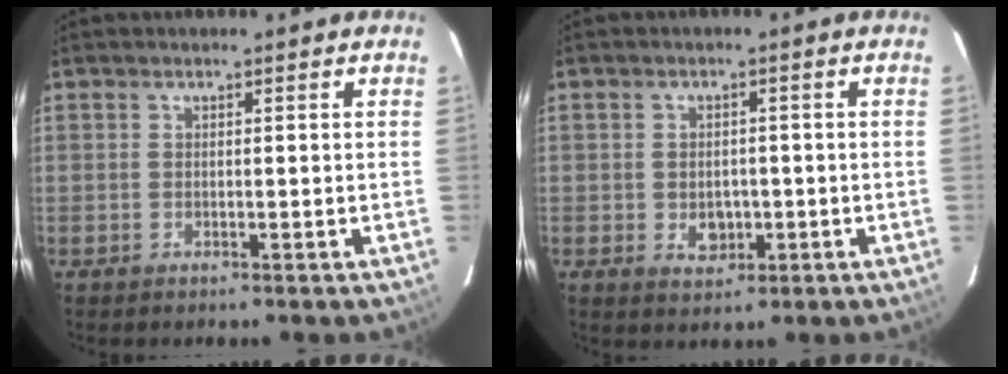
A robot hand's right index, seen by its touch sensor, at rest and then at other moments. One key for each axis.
{"total": 4.3, "fx": -1.1, "fy": 3.3, "fz": 2.4, "tx": -0.042, "ty": -0.002, "tz": -0.010}